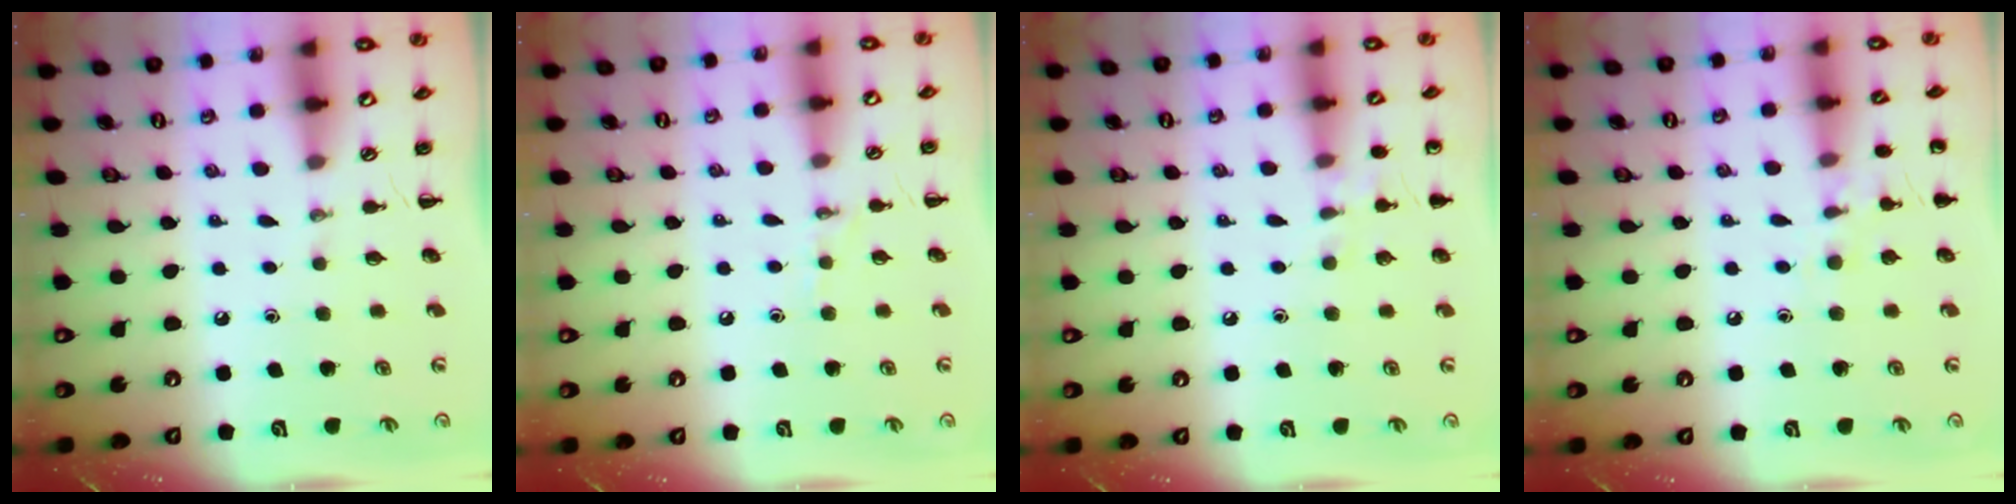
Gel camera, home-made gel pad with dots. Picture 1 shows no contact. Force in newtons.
{"total": 5.0, "press": 4.8, "slide": 1.4}
{"total": 5.4, "press": 5.1, "slide": 1.6}
{"total": 6.8, "press": 6.5, "slide": 2.1}